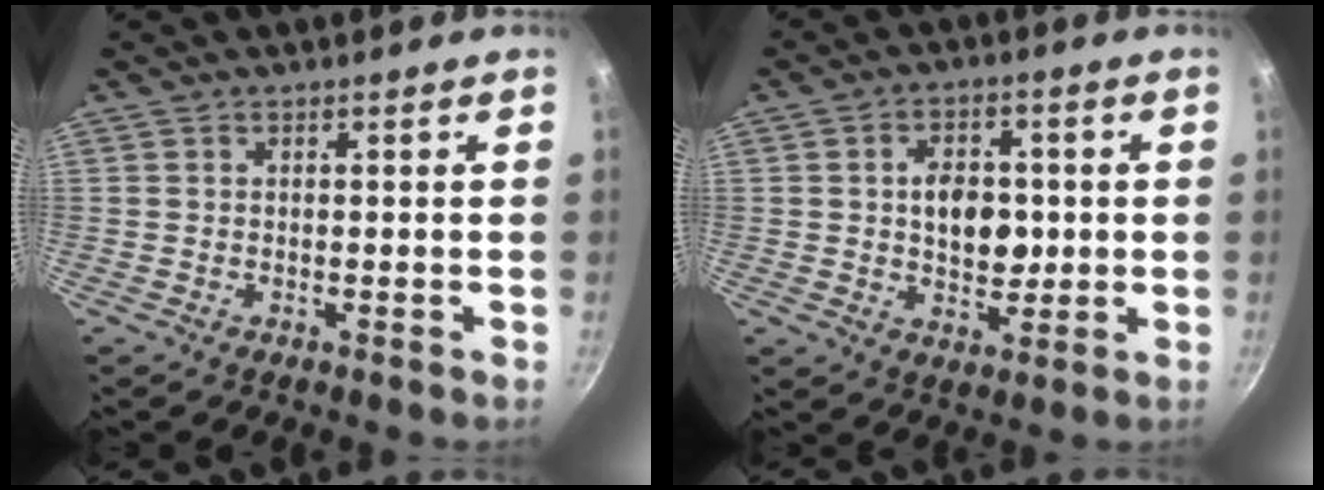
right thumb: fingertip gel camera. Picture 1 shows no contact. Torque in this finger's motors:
{"motor_torque": [-0.46, 0.77, 0.09, 0.18, 0.05]}